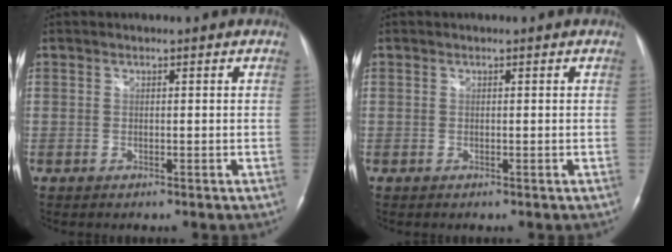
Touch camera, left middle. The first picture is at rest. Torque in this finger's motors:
{"motor_torque": [-0.01, -0.01, 0.01, 0.00]}